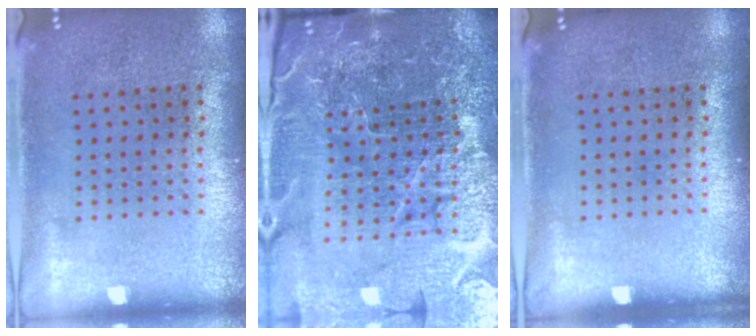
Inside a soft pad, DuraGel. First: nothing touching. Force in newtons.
{"total": 6.6, "press": 5.8, "slide": 3.1}
{"total": 0.0}